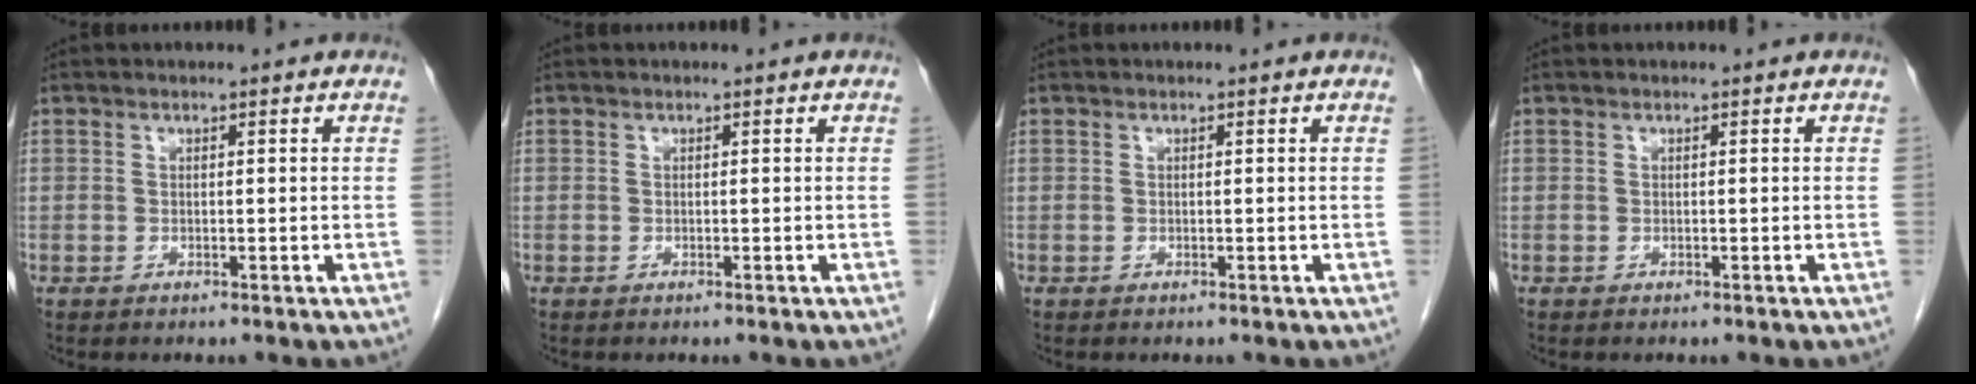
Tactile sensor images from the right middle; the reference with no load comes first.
{"total": 0.0}
{"total": 0.0}
{"total": 0.0}